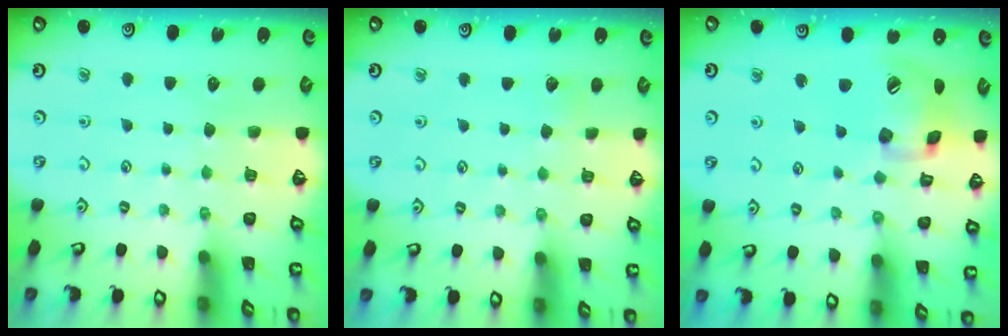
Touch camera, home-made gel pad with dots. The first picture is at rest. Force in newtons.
{"total": 2.9, "press": 2.9, "slide": 0.4}
{"total": 16.2, "press": 16.0, "slide": 2.7}